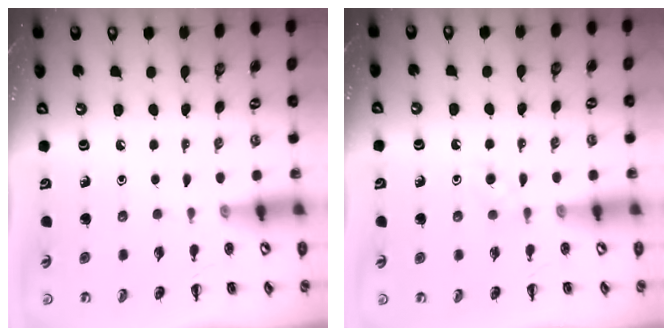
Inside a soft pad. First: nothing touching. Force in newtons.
{"total": 3.6, "press": 3.2, "slide": 1.5}